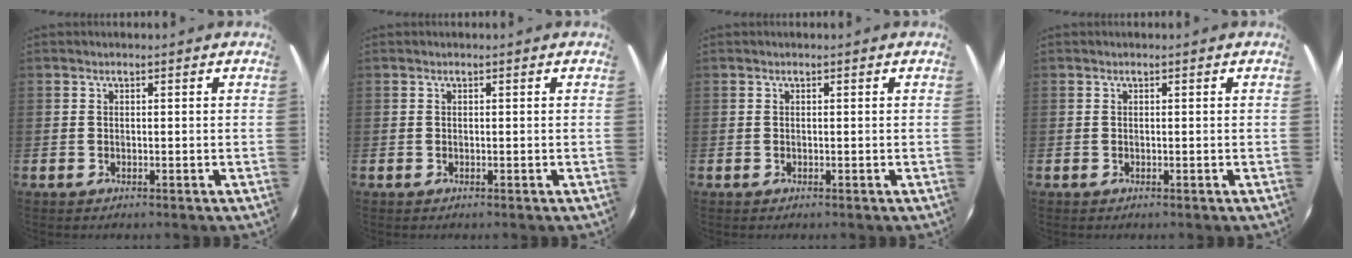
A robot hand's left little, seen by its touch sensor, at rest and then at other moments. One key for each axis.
{"total": 0.0}
{"total": 0.0}
{"total": 0.0}